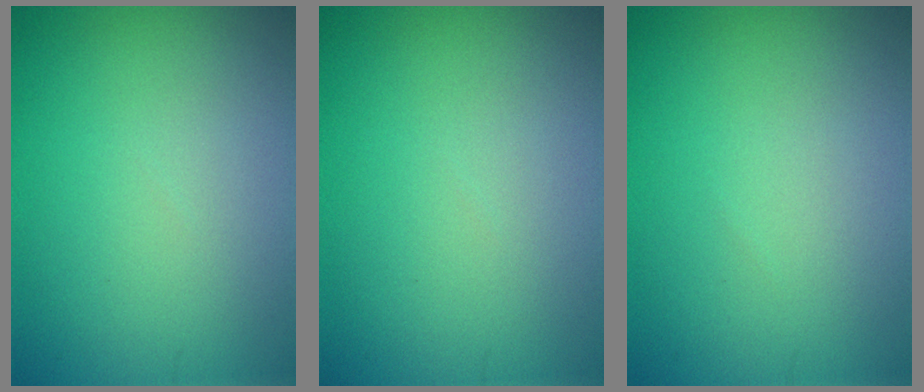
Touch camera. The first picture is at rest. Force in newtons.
{"total": 0.0}
{"total": 0.0}